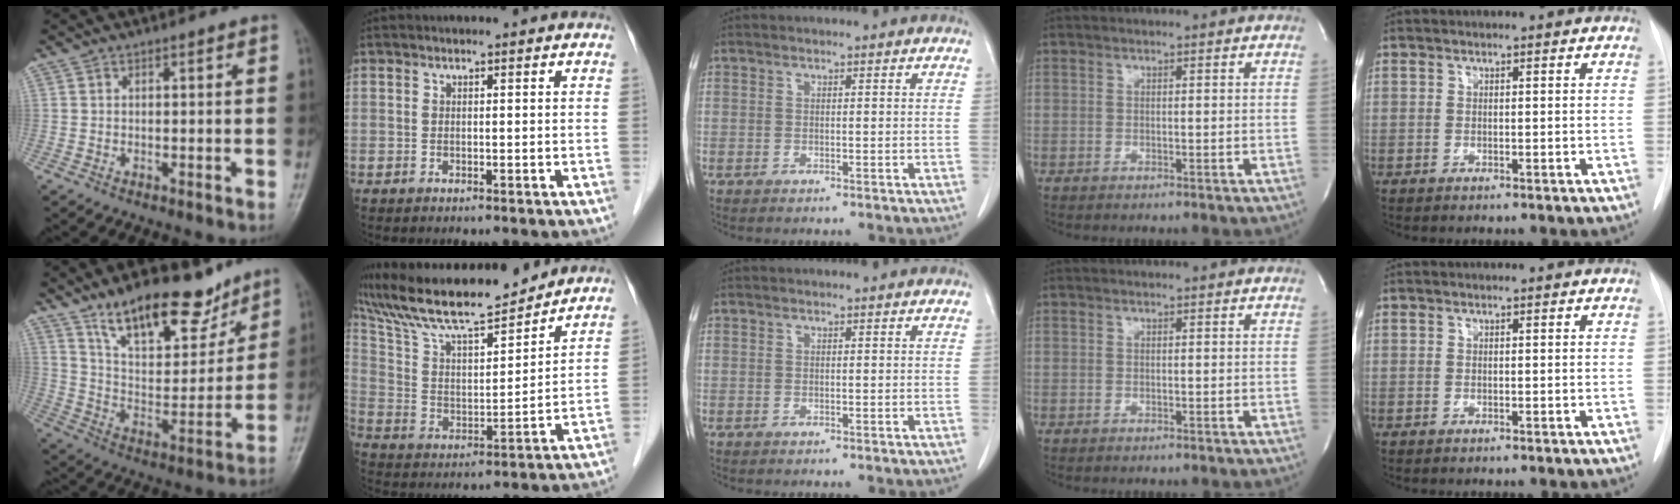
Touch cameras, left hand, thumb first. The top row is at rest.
{"thumb": {"total": 18.4, "force": [13.2, 7.6, 10.3], "torque": [-0.110, -0.082, 0.228]}, "index": {"total": 17.6, "force": [15.6, 2.0, 7.9], "torque": [-0.157, 0.015, 0.280]}}